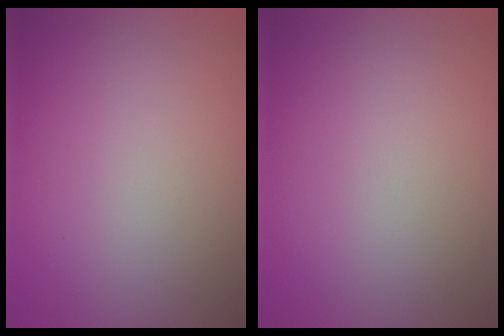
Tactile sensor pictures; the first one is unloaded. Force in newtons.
{"total": 0.0}